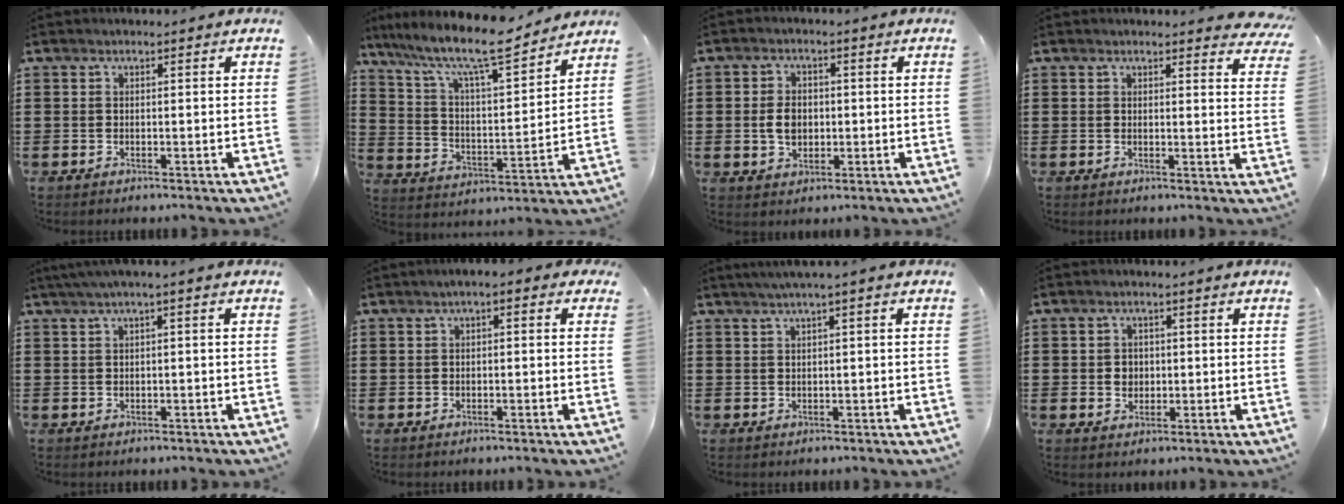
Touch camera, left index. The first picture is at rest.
{"total": 11.0, "force": [9.2, 1.4, 5.8], "torque": [-0.140, -0.060, 0.154]}
{"total": 4.1, "force": [-0.1, 2.9, 2.9], "torque": [-0.053, 0.006, -0.005]}
{"total": 2.2, "force": [2.2, 0.2, 0.5], "torque": [-0.001, -0.011, 0.038]}
{"total": 1.7, "force": [-0.2, 0.0, 1.7], "torque": [-0.025, -0.005, -0.004]}
{"total": 1.4, "force": [-0.6, 0.6, 1.1], "torque": [-0.022, 0.003, -0.014]}
{"total": 1.4, "force": [0.4, -0.2, 1.3], "torque": [-0.021, -0.001, 0.007]}
{"total": 2.3, "force": [0.1, 2.1, 0.9], "torque": [-0.025, 0.009, -0.002]}